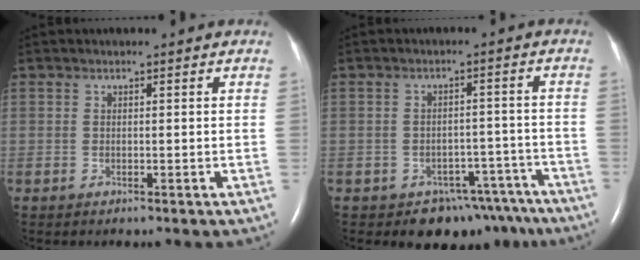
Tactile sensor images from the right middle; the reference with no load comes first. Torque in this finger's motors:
{"motor_torque": [0.28, -0.28, 0.05, 0.01]}